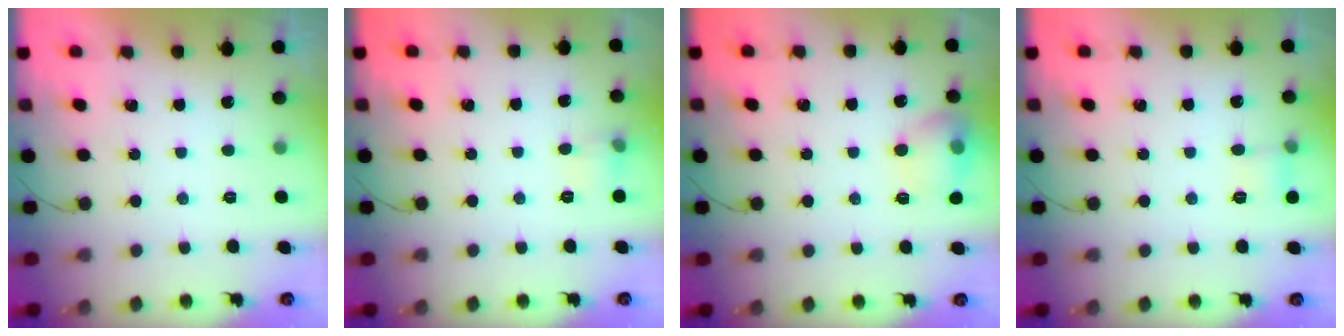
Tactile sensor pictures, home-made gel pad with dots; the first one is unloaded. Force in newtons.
{"total": 4.9, "press": 4.8, "slide": 1.1}
{"total": 11.6, "press": 11.5, "slide": 1.6}
{"total": 5.0, "press": 4.8, "slide": 1.3}